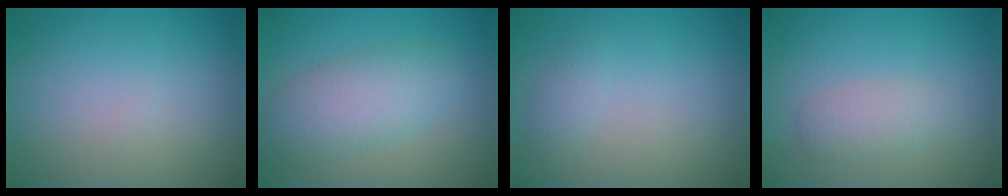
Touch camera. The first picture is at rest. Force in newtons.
{"total": 4.9, "press": 4.9, "slide": 0.2}
{"total": 1.1, "press": 1.1, "slide": 0.1}
{"total": 2.1, "press": 2.1, "slide": 0.1}